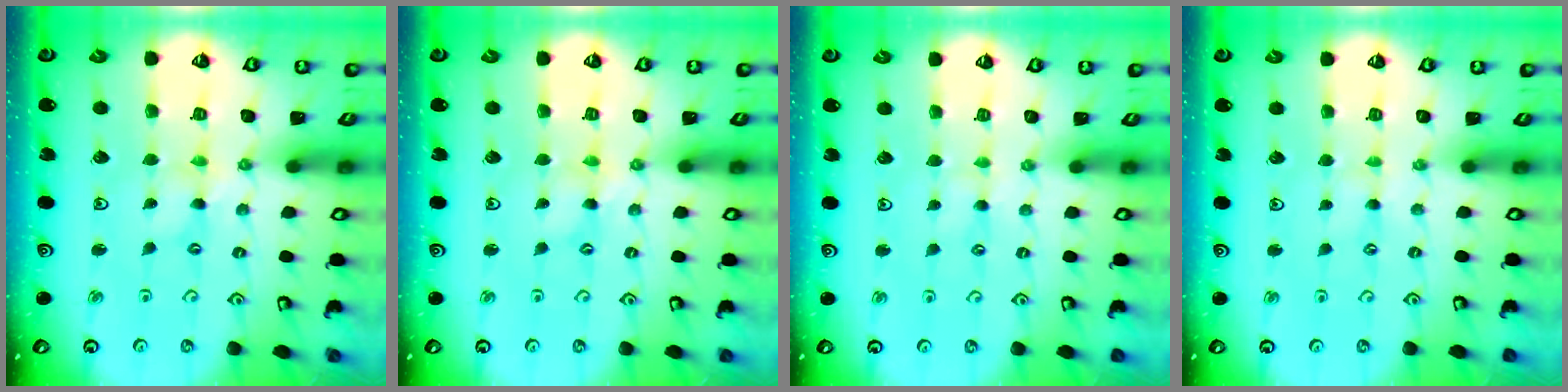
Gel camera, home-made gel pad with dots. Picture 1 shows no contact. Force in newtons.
{"total": 1.2, "press": 1.2, "slide": 0.3}
{"total": 1.8, "press": 1.7, "slide": 0.4}
{"total": 1.2, "press": 1.2, "slide": 0.4}